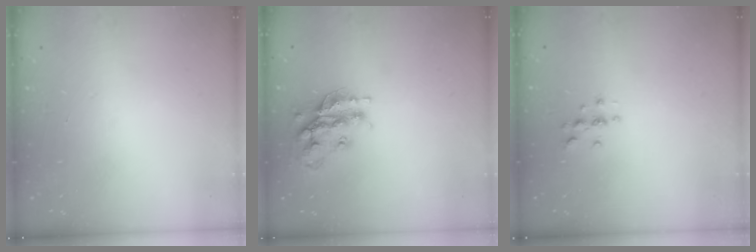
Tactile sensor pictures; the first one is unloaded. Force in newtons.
{"total": 17.1, "press": 17.1, "slide": 1.4}
{"total": 3.4, "press": 3.4, "slide": 0.4}